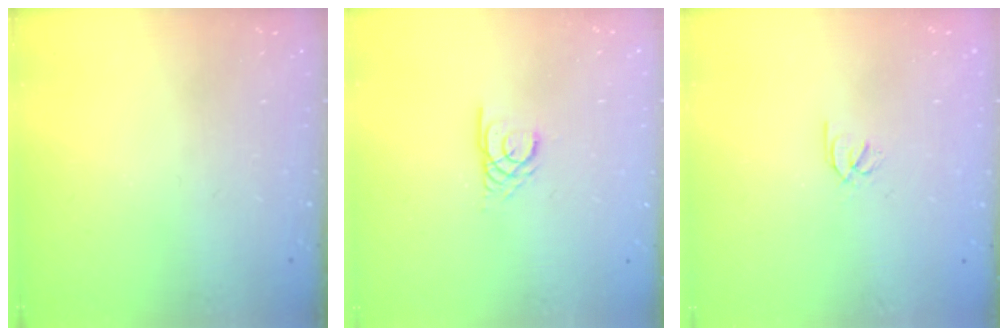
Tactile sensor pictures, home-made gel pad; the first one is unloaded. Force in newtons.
{"total": 2.3, "press": 2.3, "slide": 0.1}
{"total": 2.1, "press": 2.1, "slide": 0.1}